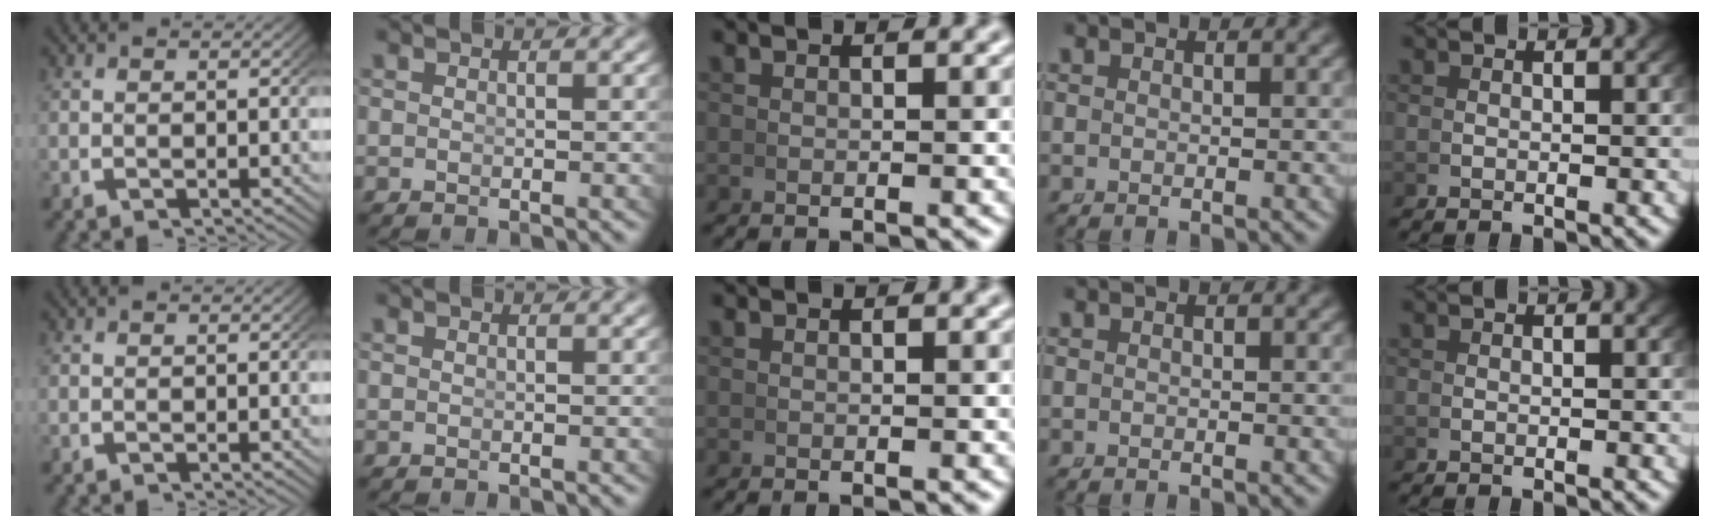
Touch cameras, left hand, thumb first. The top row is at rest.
{}